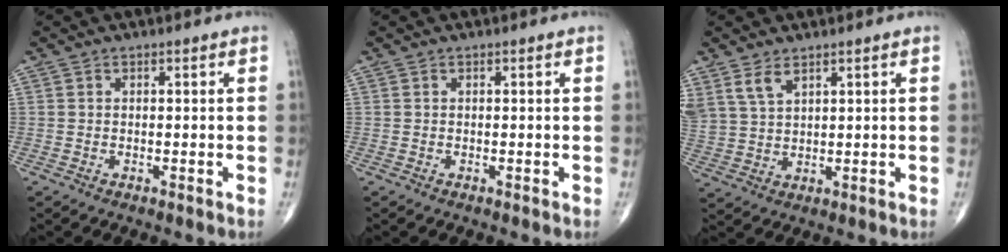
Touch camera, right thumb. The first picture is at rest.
{"total": 0.0}
{"total": 5.4, "force": [3.5, 2.5, 3.2], "torque": [-0.065, -0.011, 0.082]}